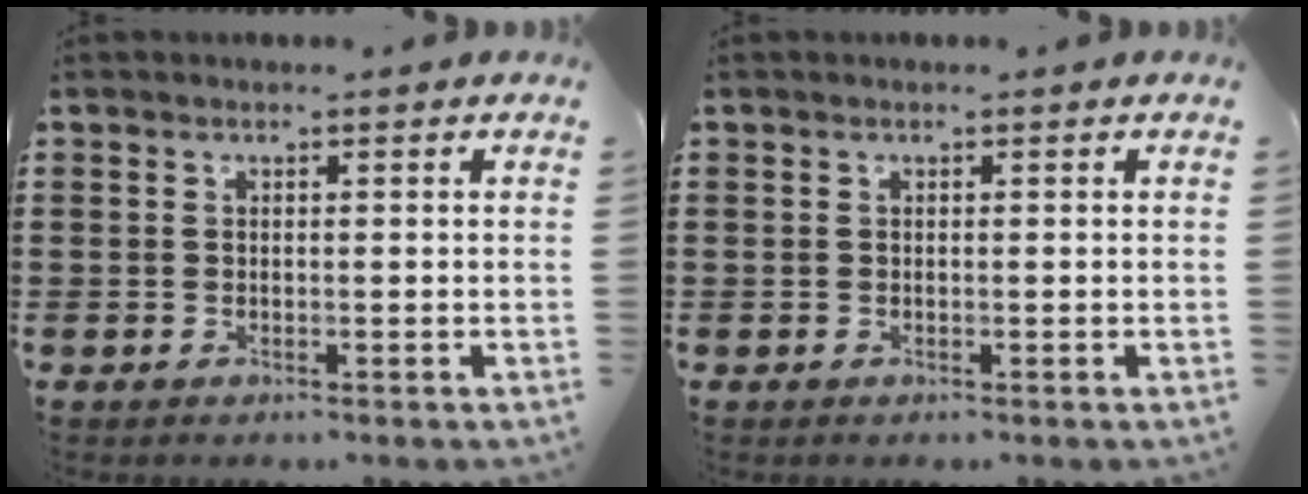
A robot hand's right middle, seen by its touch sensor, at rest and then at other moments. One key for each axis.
{"total": 0.0}